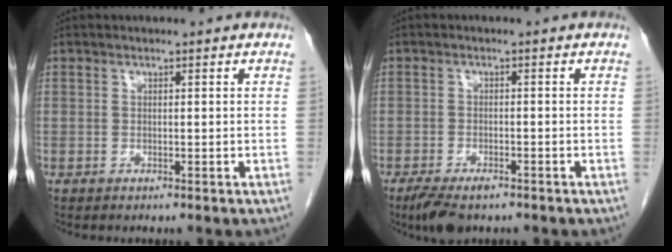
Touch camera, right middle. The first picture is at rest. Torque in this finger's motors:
{"motor_torque": [0.61, -0.38, 0.00, 0.01]}